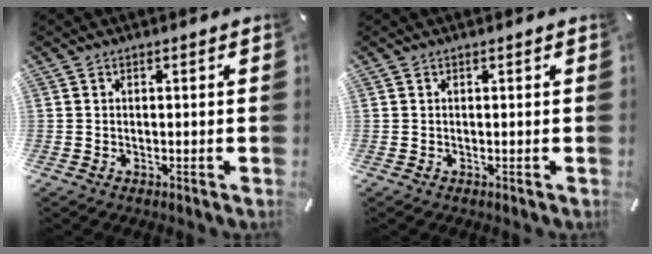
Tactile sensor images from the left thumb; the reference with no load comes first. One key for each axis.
{"total": 0.0}